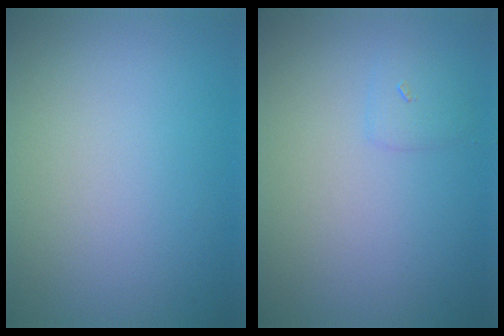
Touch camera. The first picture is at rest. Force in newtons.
{"total": 0.5, "press": 0.5, "slide": 0.0}